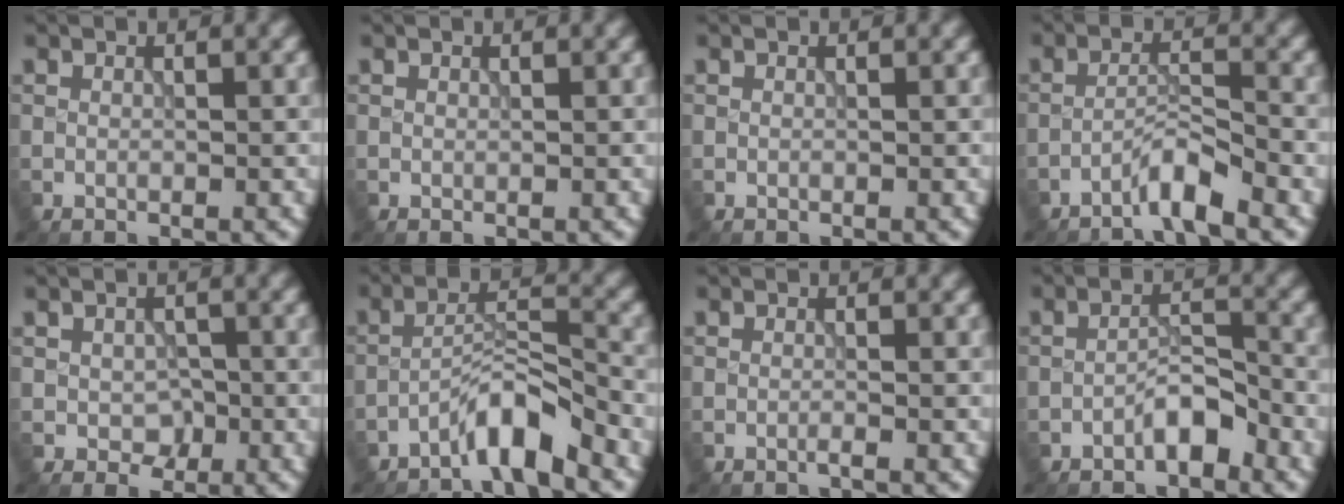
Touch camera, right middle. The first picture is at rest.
{"total": 0.0}
{"total": 0.0}
{"total": 2.8, "force": [-2.4, 0.0, 1.5], "torque": [-0.025, 0.010, -0.052]}
{"total": 1.8, "force": [-0.3, 1.4, 1.1], "torque": [-0.021, -0.006, -0.005]}
{"total": 4.3, "force": [-3.4, 0.4, 2.5], "torque": [-0.044, 0.015, -0.071]}
{"total": 0.7, "force": [-0.4, 0.0, 0.5], "torque": [-0.008, 0.000, -0.012]}
{"total": 2.8, "force": [-2.0, 0.8, 1.7], "torque": [-0.025, 0.015, -0.039]}